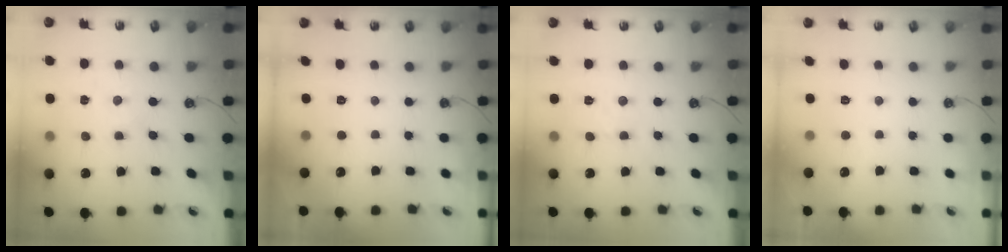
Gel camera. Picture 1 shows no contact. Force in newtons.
{"total": 0.0}
{"total": 2.4, "press": 2.4, "slide": 0.2}
{"total": 0.0}